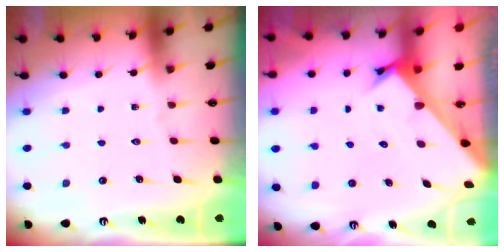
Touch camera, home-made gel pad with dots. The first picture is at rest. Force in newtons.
{"total": 2.6, "press": 2.6, "slide": 0.2}